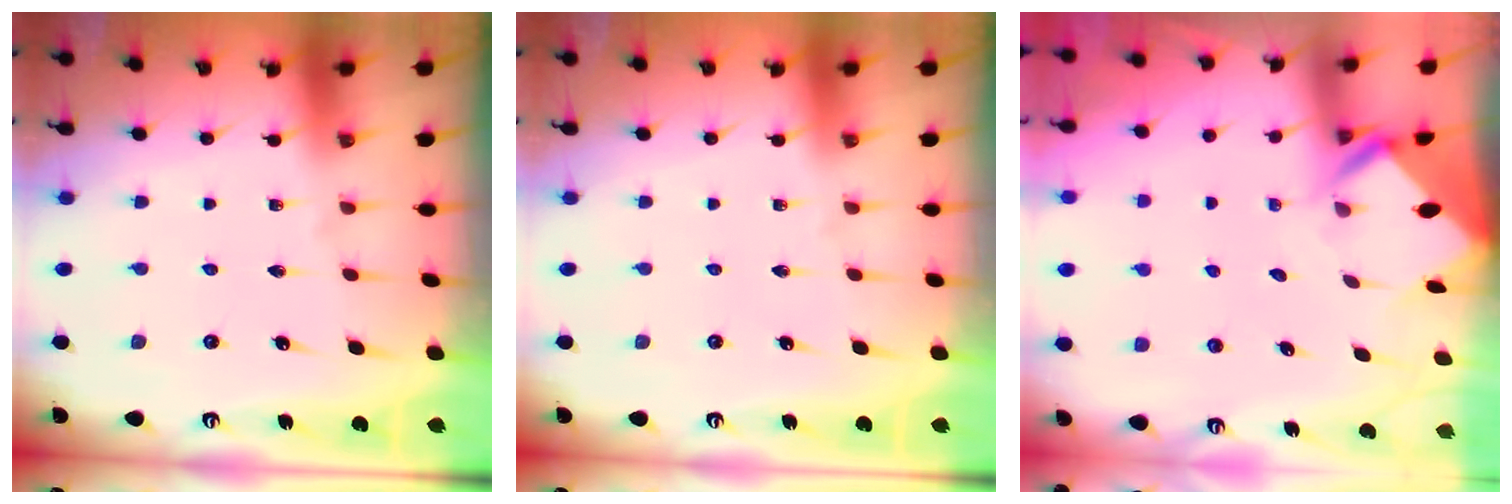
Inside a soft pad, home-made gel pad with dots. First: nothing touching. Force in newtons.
{"total": 0.0}
{"total": 5.0, "press": 4.9, "slide": 0.3}